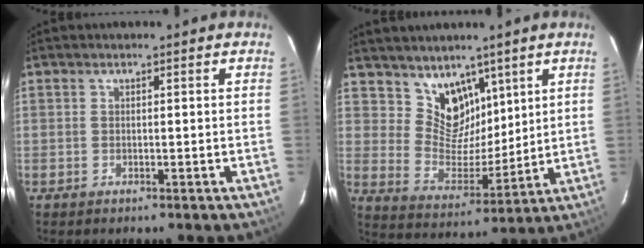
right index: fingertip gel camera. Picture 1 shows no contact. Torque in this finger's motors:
{"motor_torque": [-0.03, 0.15, 0.13, 0.01]}